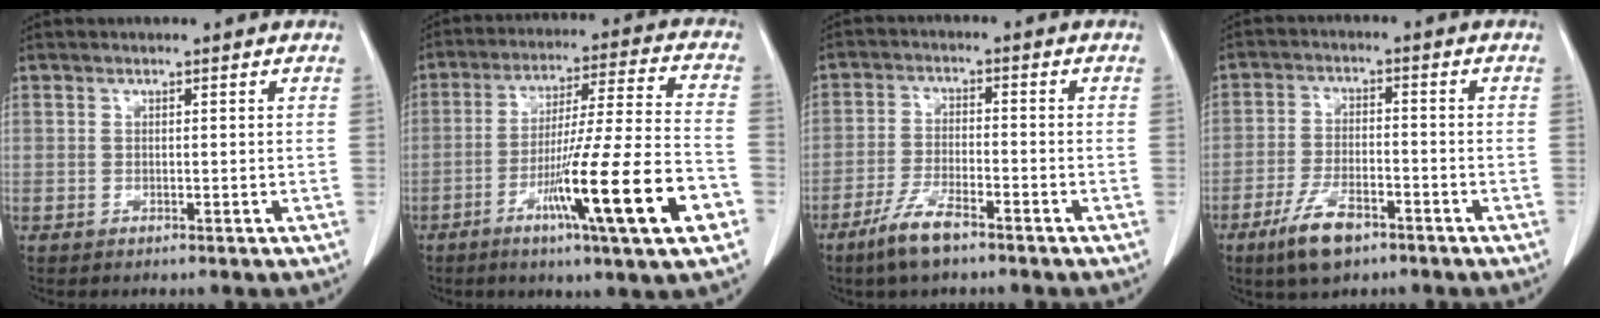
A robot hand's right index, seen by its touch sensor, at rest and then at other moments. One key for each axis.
{"total": 19.0, "fx": -7.8, "fy": -0.3, "fz": 17.3, "tx": -0.276, "ty": -0.023, "tz": -0.127}
{"total": 6.5, "fx": -4.7, "fy": 1.3, "fz": 4.4, "tx": -0.095, "ty": -0.008, "tz": -0.088}
{"total": 7.6, "fx": -5.0, "fy": 2.6, "fz": 5.1, "tx": -0.108, "ty": -0.008, "tz": -0.088}